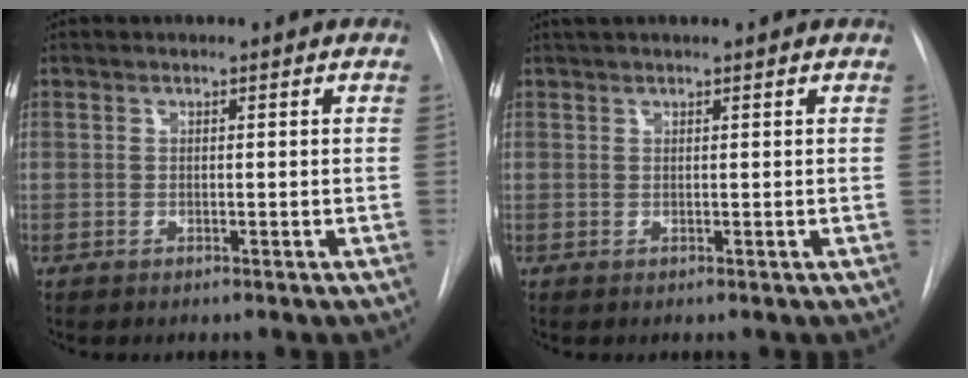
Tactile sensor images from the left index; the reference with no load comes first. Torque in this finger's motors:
{"motor_torque": [0.02, -0.16, 0.12, 0.04]}